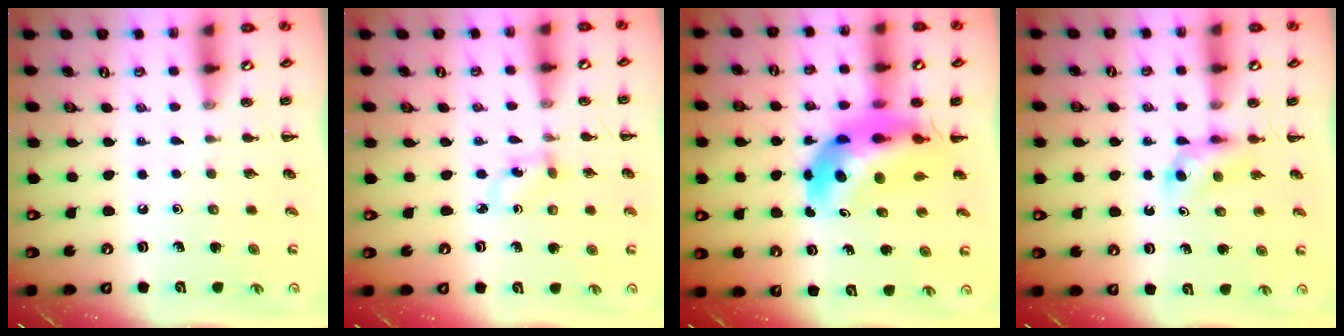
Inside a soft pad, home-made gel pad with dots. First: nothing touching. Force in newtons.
{"total": 2.6, "press": 2.3, "slide": 1.1}
{"total": 9.7, "press": 9.2, "slide": 3.1}
{"total": 3.7, "press": 3.4, "slide": 1.4}